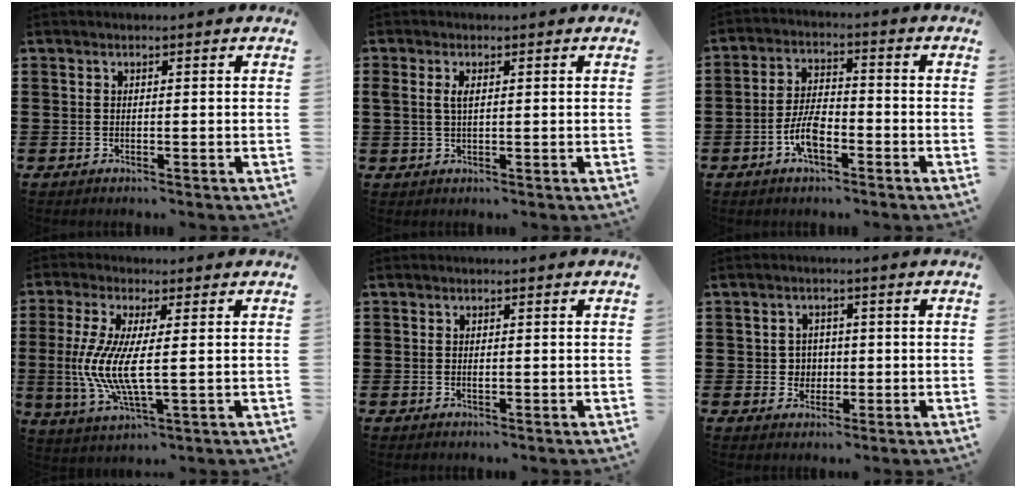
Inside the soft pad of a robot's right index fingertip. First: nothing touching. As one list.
[{"total": 2.3, "force": [0.5, 1.0, 2.0], "torque": [-0.042, 0.007, 0.007]}, {"total": 6.3, "force": [-2.7, 2.8, 5.0], "torque": [-0.116, 0.001, -0.057]}, {"total": 8.4, "force": [-0.2, 2.1, 8.1], "torque": [-0.186, -0.017, -0.010]}, {"total": 0.7, "force": [-0.1, 0.4, 0.6], "torque": [-0.014, -0.001, -0.002]}, {"total": 2.9, "force": [-0.2, 2.7, 0.8], "torque": [-0.028, 0.007, -0.007]}]